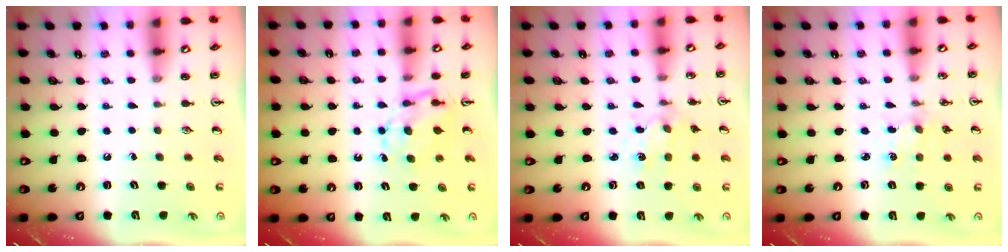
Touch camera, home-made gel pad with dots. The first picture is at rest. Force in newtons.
{"total": 6.9, "press": 6.8, "slide": 0.8}
{"total": 1.8, "press": 1.8, "slide": 0.3}
{"total": 2.7, "press": 2.6, "slide": 0.4}